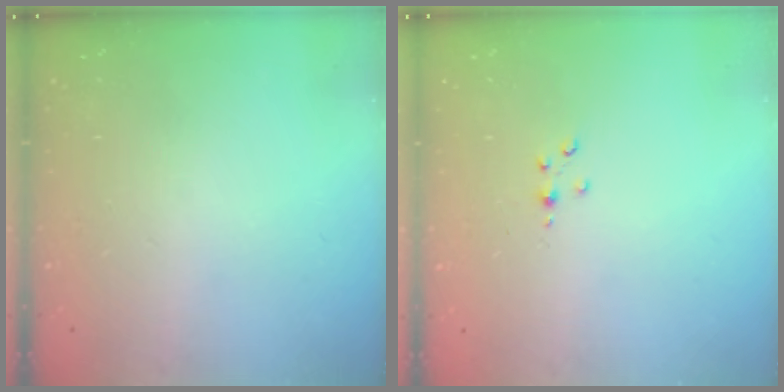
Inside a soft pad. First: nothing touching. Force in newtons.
{"total": 3.2, "press": 3.1, "slide": 0.5}